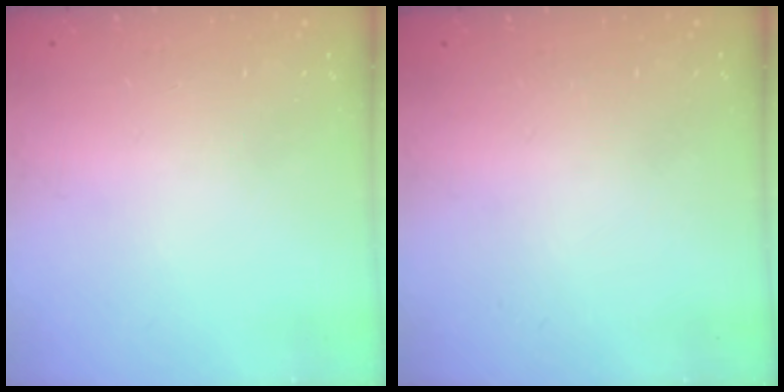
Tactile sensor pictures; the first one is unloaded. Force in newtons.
{"total": 0.0}